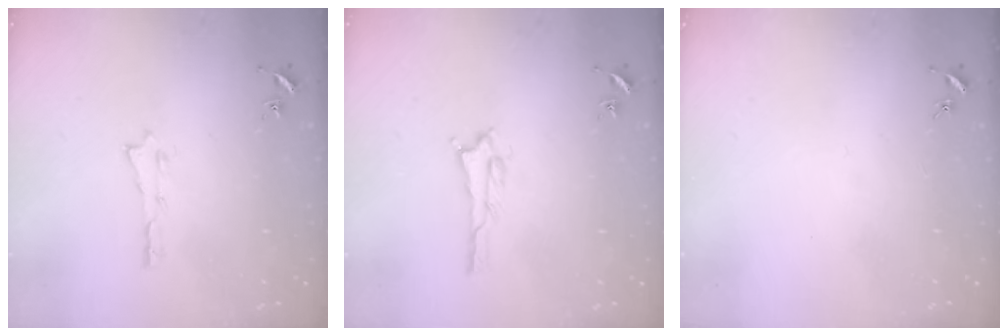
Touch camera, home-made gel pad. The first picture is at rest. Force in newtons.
{"total": 1.7, "press": 1.7, "slide": 0.2}
{"total": 0.0}